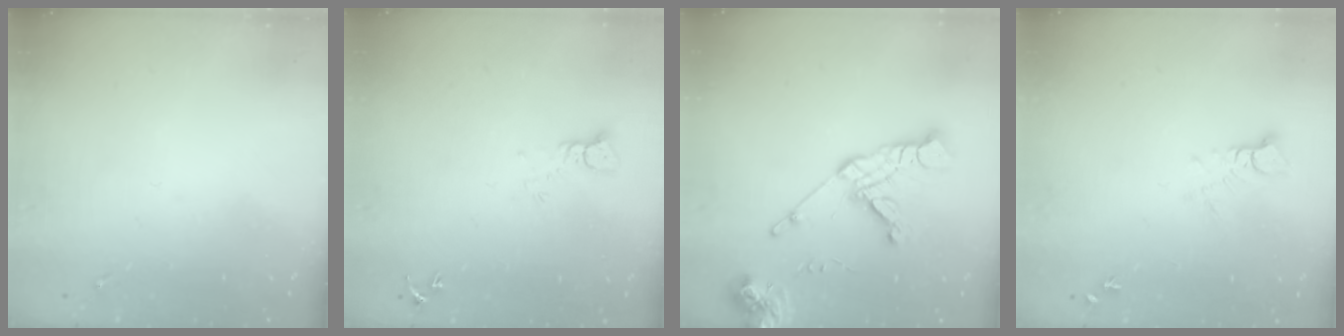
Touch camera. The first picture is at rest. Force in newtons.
{"total": 3.5, "press": 3.5, "slide": 0.3}
{"total": 14.4, "press": 14.3, "slide": 1.9}
{"total": 5.9, "press": 5.9, "slide": 0.6}